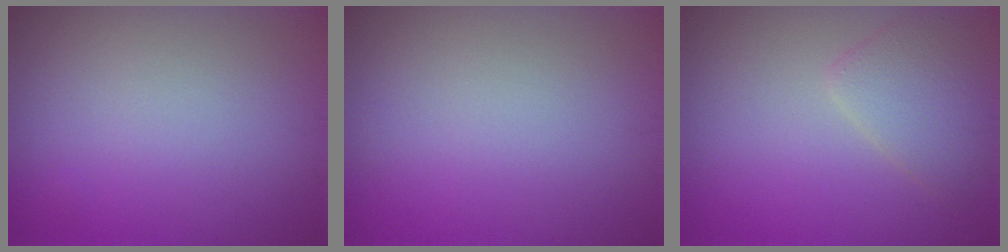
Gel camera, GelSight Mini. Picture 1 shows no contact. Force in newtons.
{"total": 0.0}
{"total": 3.0, "press": 3.0, "slide": 0.2}